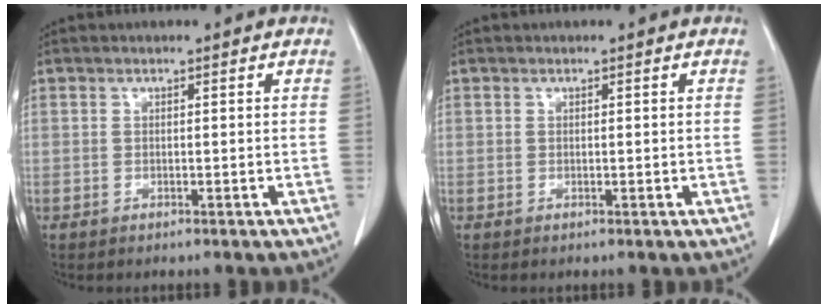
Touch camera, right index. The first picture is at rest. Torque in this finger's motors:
{"motor_torque": [-0.05, 0.02, -0.02, 0.00]}